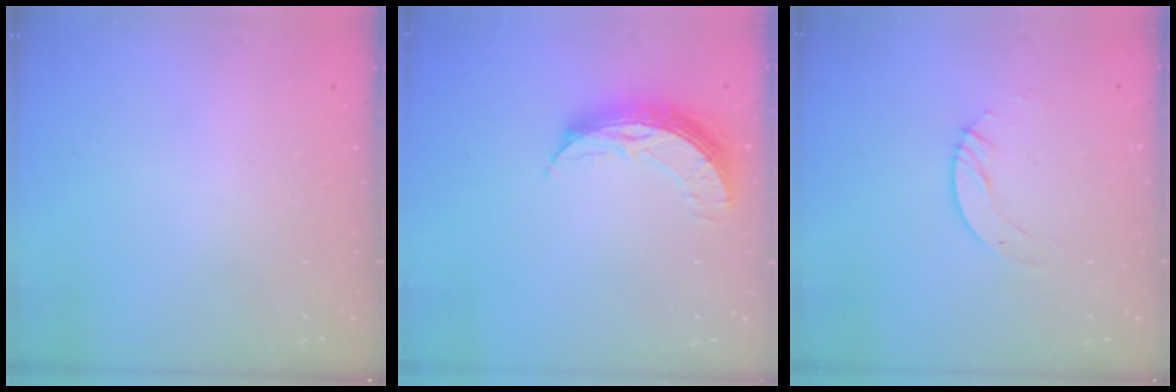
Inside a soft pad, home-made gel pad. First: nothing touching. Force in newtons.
{"total": 9.8, "press": 9.8, "slide": 0.6}
{"total": 3.0, "press": 3.0, "slide": 0.2}